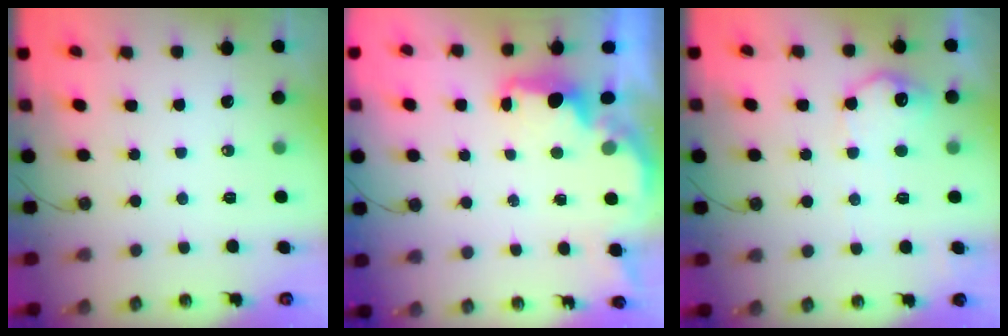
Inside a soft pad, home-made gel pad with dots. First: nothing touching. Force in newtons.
{"total": 1.8, "press": 1.6, "slide": 0.7}
{"total": 10.8, "press": 10.8, "slide": 0.2}